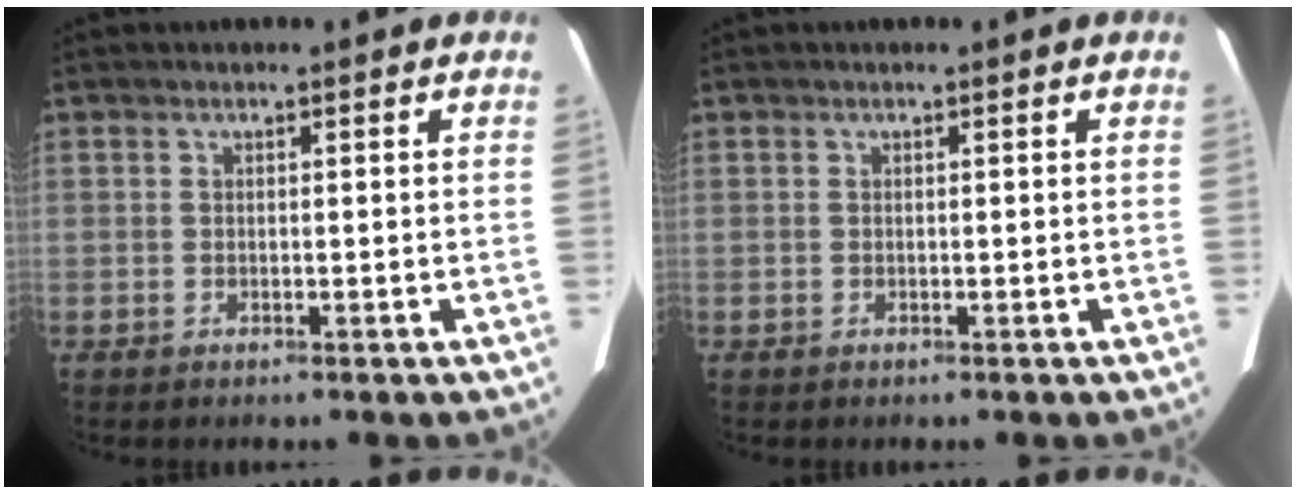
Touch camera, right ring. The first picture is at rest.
{"total": 0.0}